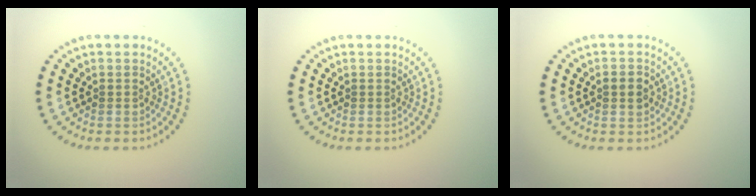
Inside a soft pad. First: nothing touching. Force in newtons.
{"total": 0.0}
{"total": 1.5, "press": 1.5, "slide": 0.1}